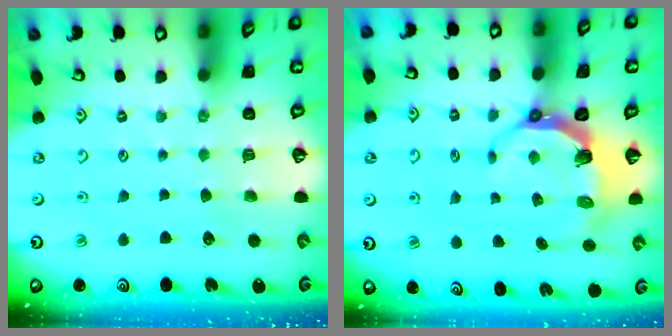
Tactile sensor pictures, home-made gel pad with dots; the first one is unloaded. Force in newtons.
{"total": 6.9, "press": 5.9, "slide": 3.6}